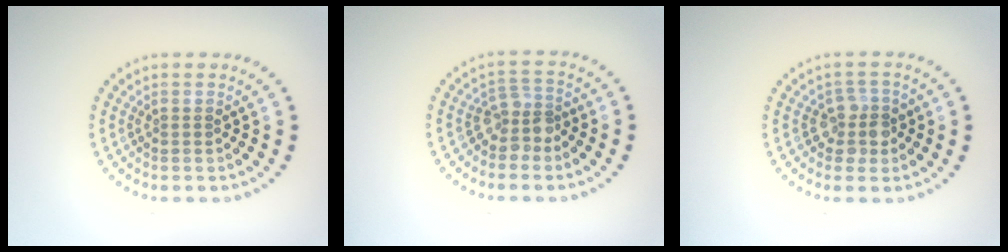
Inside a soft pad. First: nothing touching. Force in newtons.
{"total": 2.5, "press": 1.9, "slide": 1.6}
{"total": 2.6, "press": 2.2, "slide": 1.3}